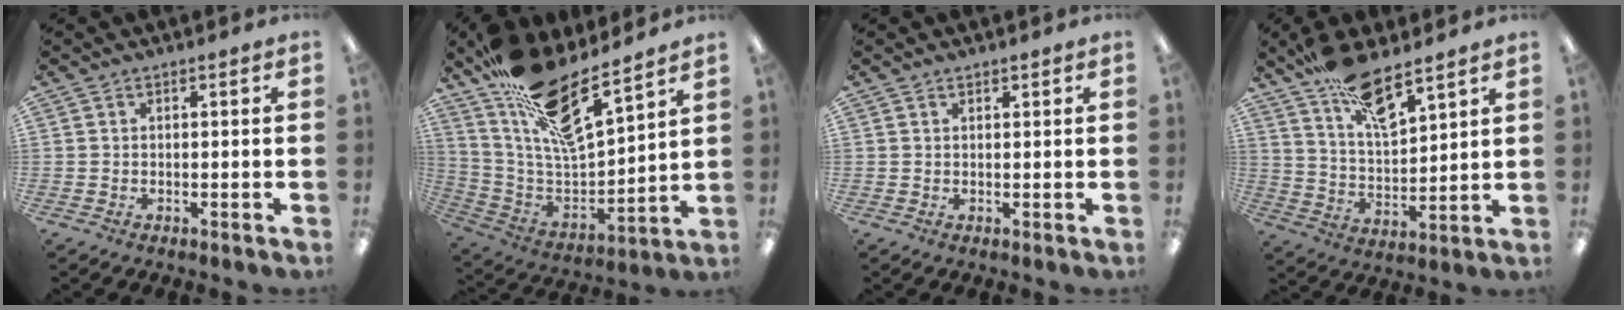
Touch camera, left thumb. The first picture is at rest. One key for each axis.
{"total": 18.0, "fx": 13.5, "fy": 4.7, "fz": 10.9, "tx": -0.204, "ty": -0.102, "tz": 0.234}
{"total": 0.7, "fx": 0.6, "fy": 0.3, "fz": 0.1, "tx": -0.003, "ty": -0.001, "tz": 0.013}
{"total": 13.6, "fx": 10.2, "fy": 4.2, "fz": 8.0, "tx": -0.140, "ty": -0.057, "tz": 0.179}